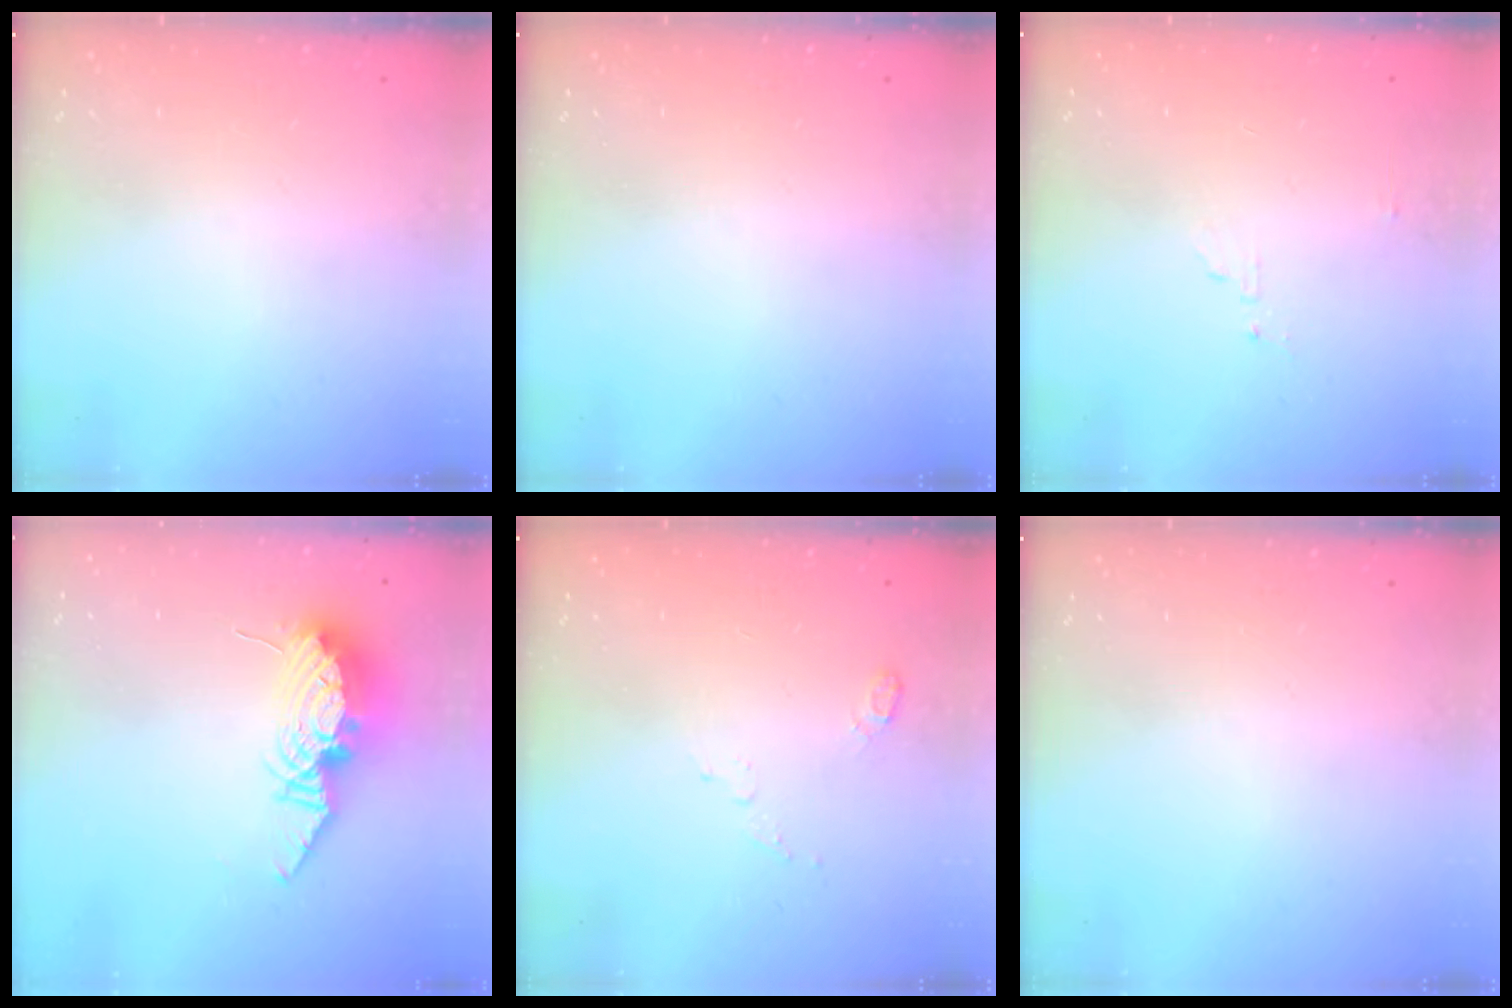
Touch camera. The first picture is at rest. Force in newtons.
{"total": 0.0}
{"total": 3.4, "press": 3.4, "slide": 0.2}
{"total": 11.8, "press": 11.7, "slide": 1.1}
{"total": 4.7, "press": 4.7, "slide": 0.5}
{"total": 0.0}